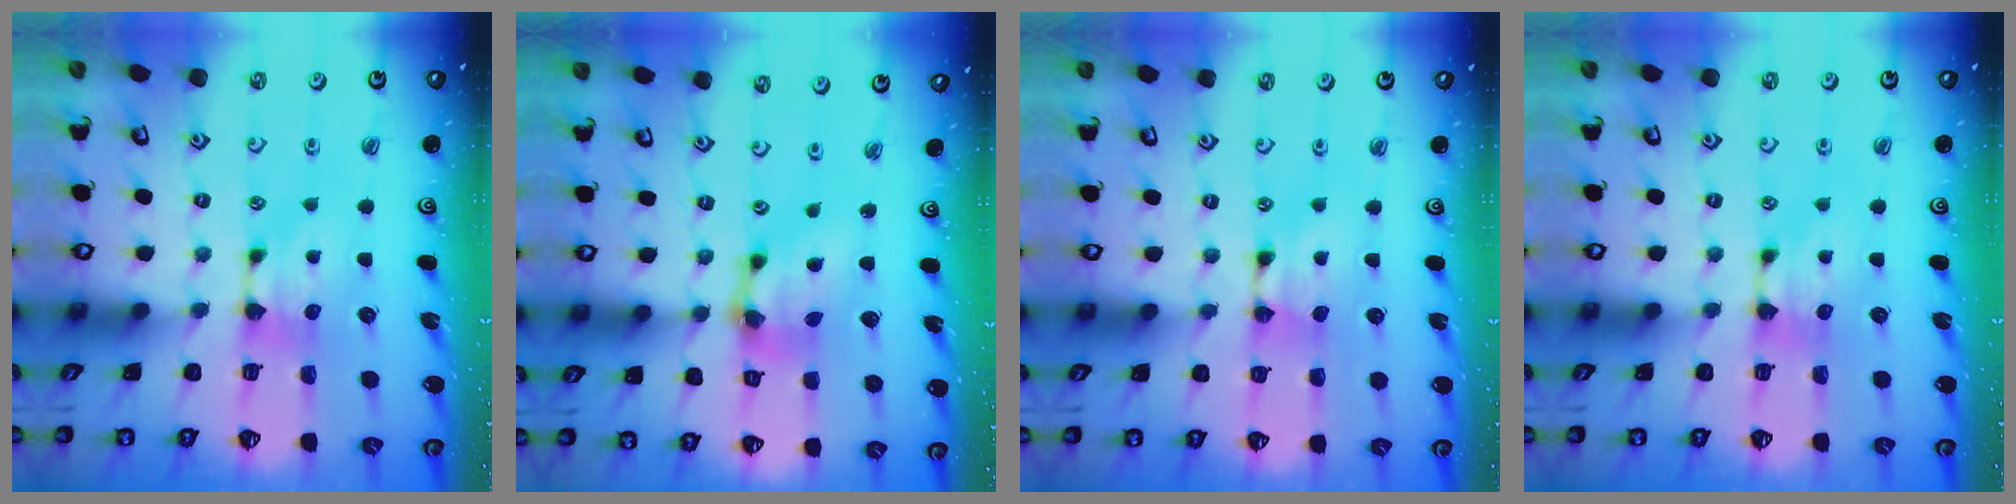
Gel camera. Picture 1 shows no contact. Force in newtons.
{"total": 6.4, "press": 6.0, "slide": 2.0}
{"total": 1.6, "press": 1.6, "slide": 0.2}
{"total": 0.0}